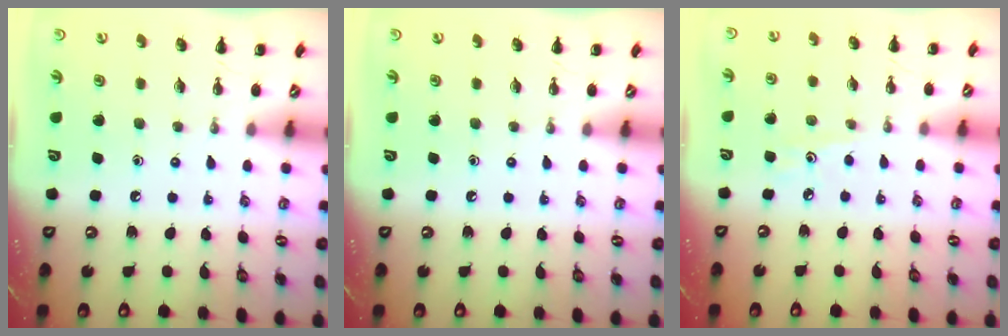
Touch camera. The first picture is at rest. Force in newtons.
{"total": 0.0}
{"total": 3.9, "press": 3.7, "slide": 1.2}